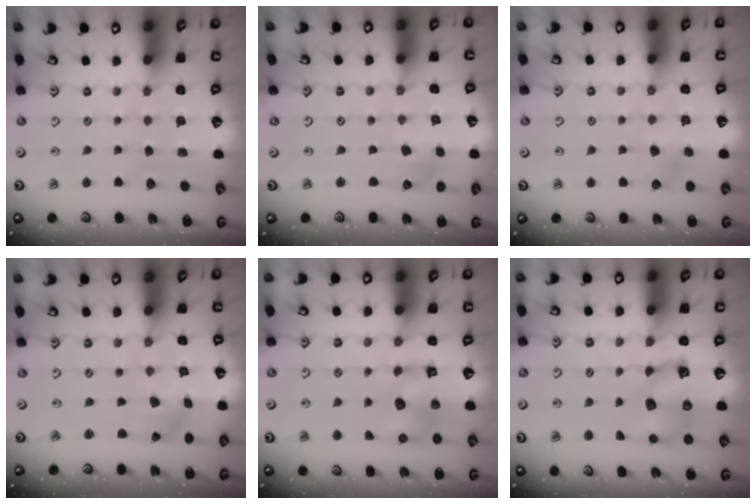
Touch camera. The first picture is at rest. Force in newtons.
{"total": 1.4, "press": 1.4, "slide": 0.2}
{"total": 3.9, "press": 3.9, "slide": 0.3}
{"total": 2.2, "press": 2.1, "slide": 0.6}
{"total": 6.8, "press": 6.8, "slide": 0.1}
{"total": 6.9, "press": 6.8, "slide": 0.8}